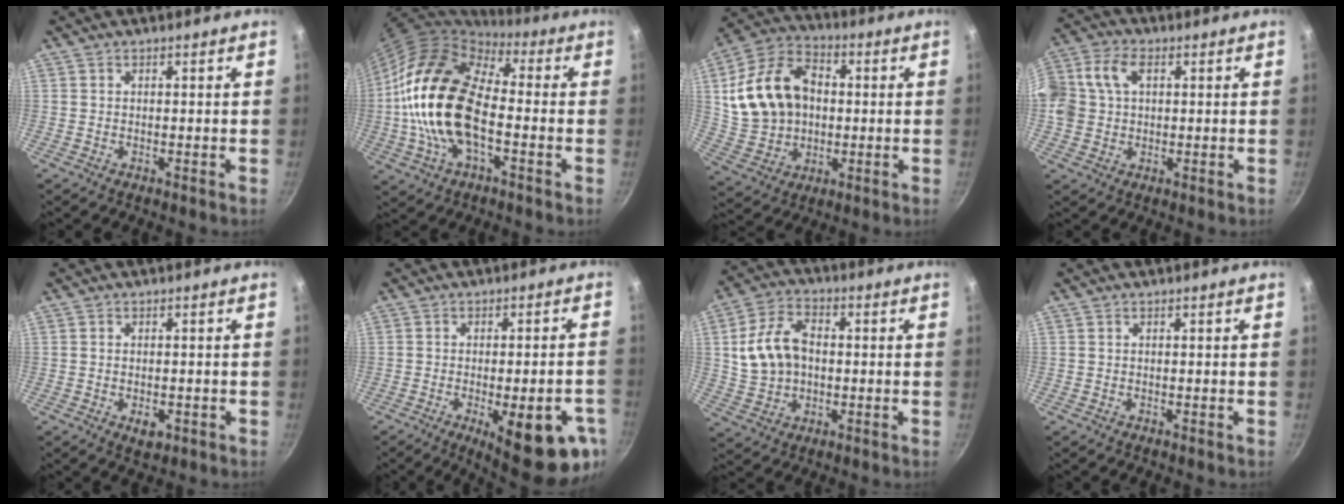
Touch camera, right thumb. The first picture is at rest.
{"total": 19.8, "force": [-2.0, 11.1, 16.3], "torque": [-0.289, 0.028, -0.048]}
{"total": 18.5, "force": [2.0, 13.7, 12.2], "torque": [-0.214, 0.019, 0.040]}
{"total": 14.2, "force": [2.8, 10.5, 9.1], "torque": [-0.203, 0.037, 0.040]}
{"total": 3.0, "force": [-1.0, 1.9, 2.1], "torque": [-0.029, -0.001, -0.011]}
{"total": 17.3, "force": [-6.6, 5.2, 15.1], "torque": [-0.162, 0.004, -0.075]}
{"total": 12.1, "force": [1.0, 8.7, 8.4], "torque": [-0.141, 0.020, 0.018]}
{"total": 0.0}